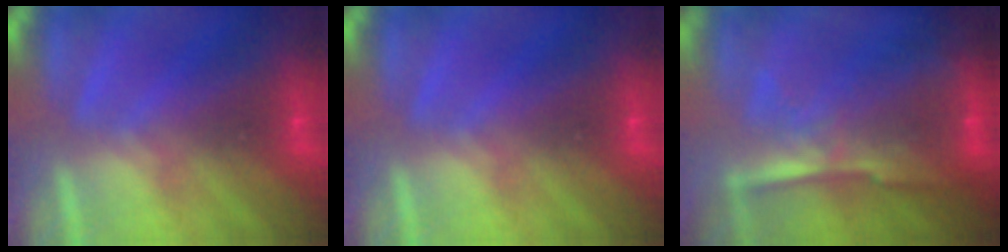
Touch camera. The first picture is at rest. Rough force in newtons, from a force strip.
{"total": 0.0}
{"total": 7.1}